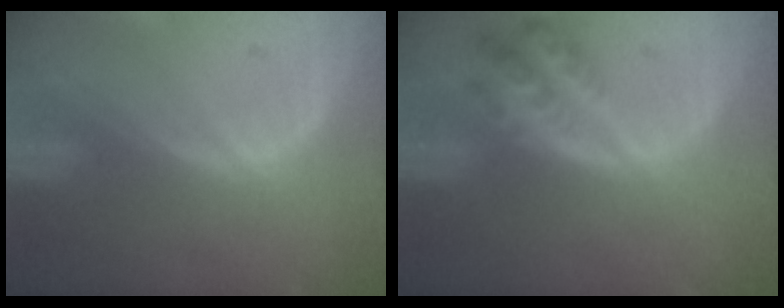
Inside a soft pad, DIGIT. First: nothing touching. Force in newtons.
{"total": 4.9, "press": 4.9, "slide": 0.4}